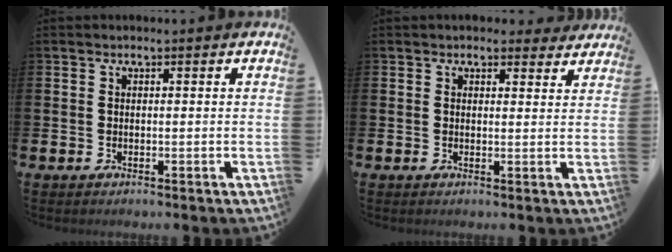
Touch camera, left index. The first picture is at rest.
{"total": 2.5, "force": [2.3, 0.8, 0.1], "torque": [-0.001, -0.007, 0.041]}